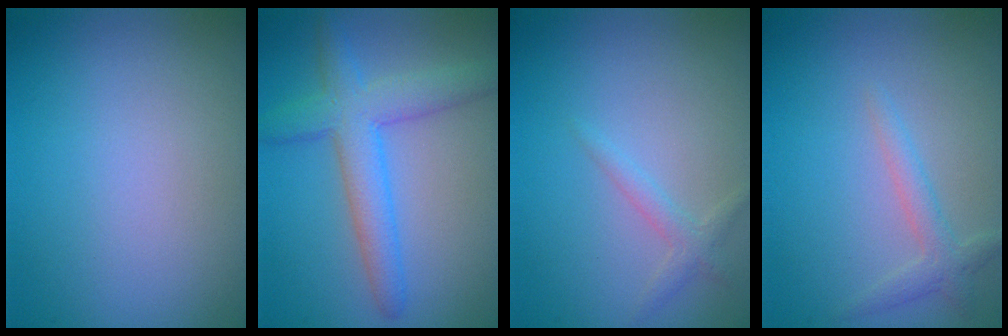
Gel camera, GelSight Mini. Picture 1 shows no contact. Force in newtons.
{"total": 4.8, "press": 4.8, "slide": 0.3}
{"total": 1.4, "press": 1.4, "slide": 0.1}
{"total": 1.9, "press": 1.9, "slide": 0.1}